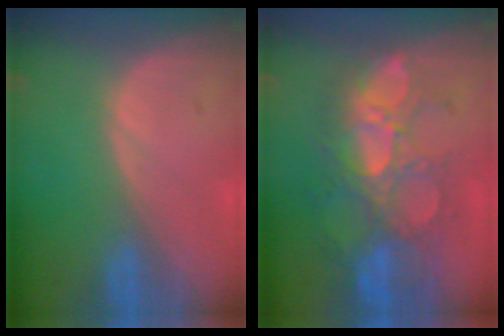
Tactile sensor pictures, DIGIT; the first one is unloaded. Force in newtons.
{"total": 11.0, "press": 9.9, "slide": 4.9}